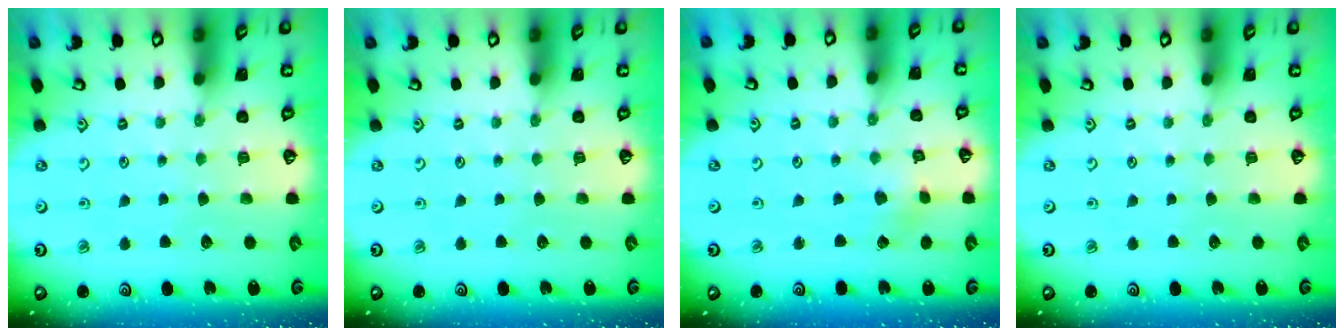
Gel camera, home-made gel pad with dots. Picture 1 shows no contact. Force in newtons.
{"total": 0.0}
{"total": 1.7, "press": 1.7, "slide": 0.2}
{"total": 0.0}